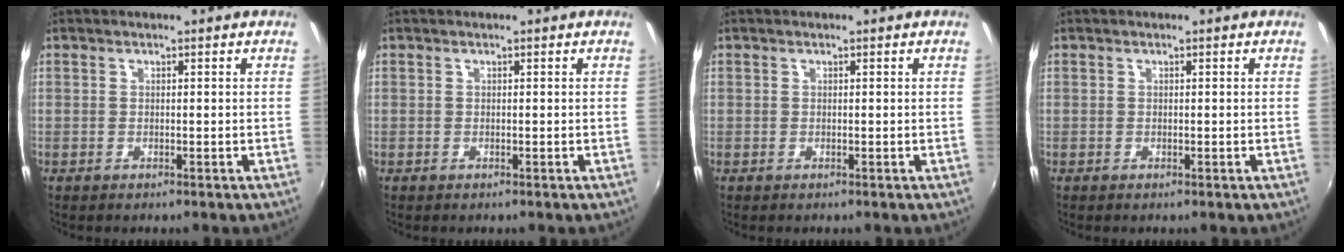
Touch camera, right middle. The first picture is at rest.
{"total": 0.0}
{"total": 0.0}
{"total": 0.0}